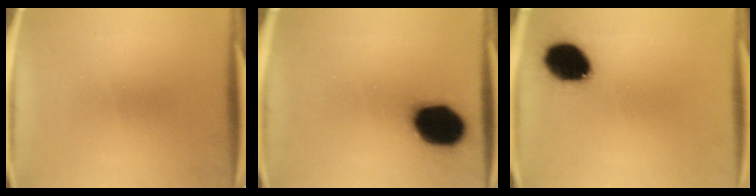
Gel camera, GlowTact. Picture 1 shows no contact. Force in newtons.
{"total": 17.9}
{"total": 13.2}